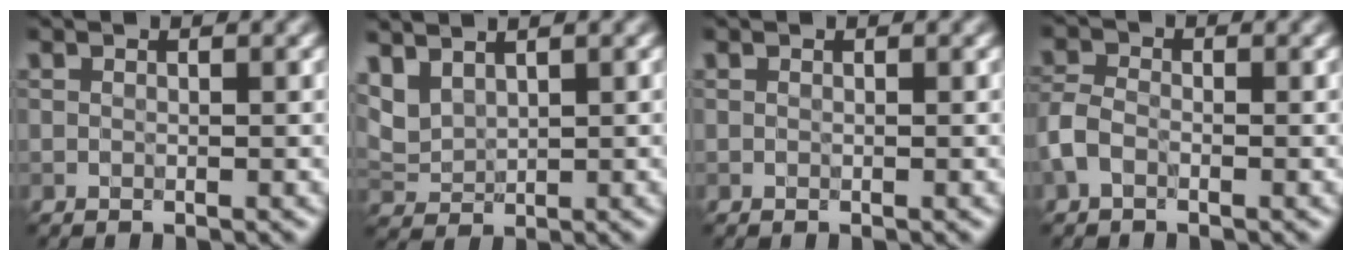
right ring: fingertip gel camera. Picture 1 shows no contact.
{"total": 2.9, "force": [2.3, 1.2, 1.3], "torque": [-0.034, 0.005, 0.052]}
{"total": 0.0}
{"total": 2.5, "force": [-1.3, 1.5, 1.5], "torque": [-0.036, 0.003, -0.037]}